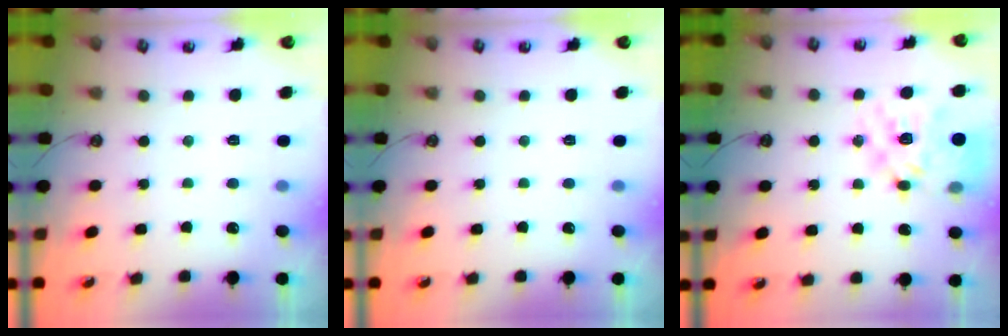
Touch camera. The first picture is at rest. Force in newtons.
{"total": 0.0}
{"total": 20.2, "press": 20.1, "slide": 1.7}